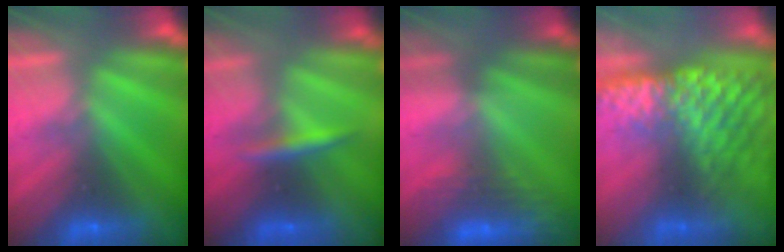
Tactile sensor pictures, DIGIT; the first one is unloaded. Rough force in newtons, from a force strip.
{"total": 2.4}
{"total": 3.0}
{"total": 7.8}